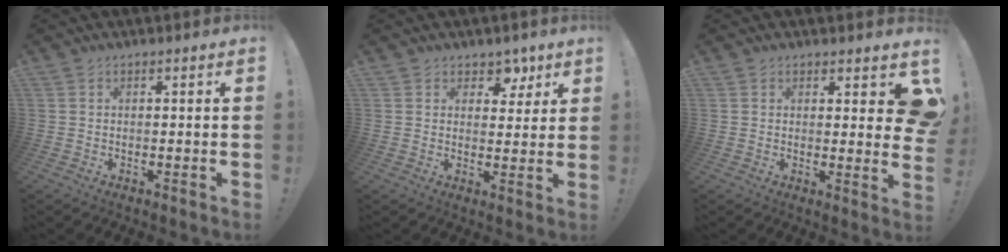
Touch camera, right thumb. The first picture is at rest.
{"total": 5.6, "force": [3.4, 4.4, 0.9], "torque": [0.009, -0.031, 0.062]}
{"total": 5.6, "force": [2.8, 2.5, 4.1], "torque": [-0.038, -0.019, 0.050]}